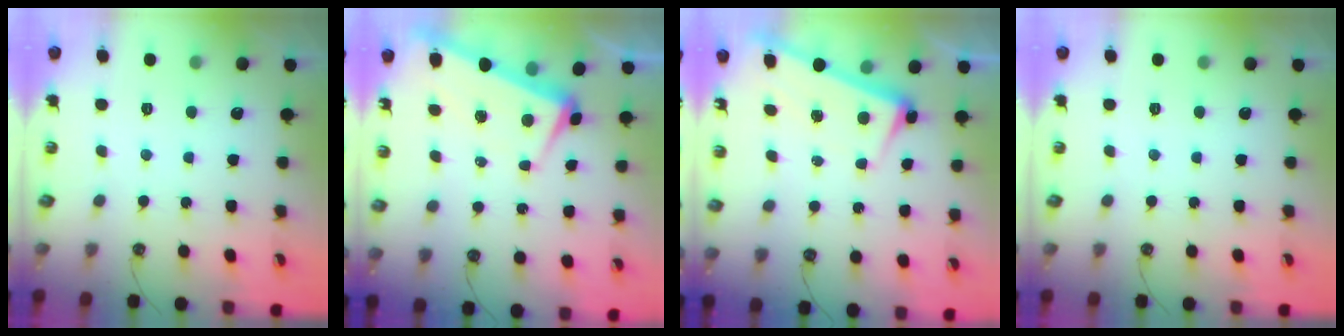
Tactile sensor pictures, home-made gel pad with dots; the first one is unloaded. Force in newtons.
{"total": 2.0, "press": 1.8, "slide": 1.0}
{"total": 2.6, "press": 2.4, "slide": 0.9}
{"total": 0.0}